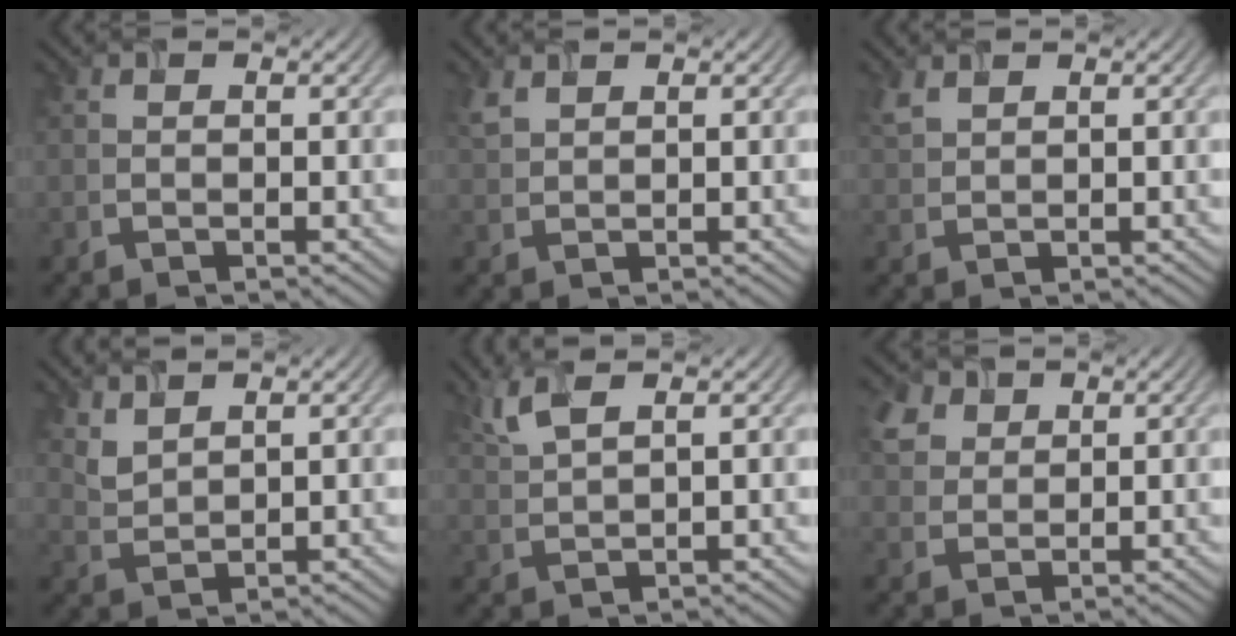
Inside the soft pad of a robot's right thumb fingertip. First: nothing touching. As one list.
[{"total": 1.9, "force": [1.5, 0.8, 1.0], "torque": [-0.032, 0.003, 0.037]}, {"total": 1.9, "force": [1.5, 0.7, 1.0], "torque": [-0.032, 0.003, 0.038]}, {"total": 3.2, "force": [2.6, 1.1, 1.5], "torque": [-0.045, -0.005, 0.065]}, {"total": 4.5, "force": [2.9, 1.0, 3.3], "torque": [-0.086, 0.009, 0.069]}, {"total": 4.1, "force": [2.3, 2.8, 1.9], "torque": [-0.054, 0.009, 0.048]}]